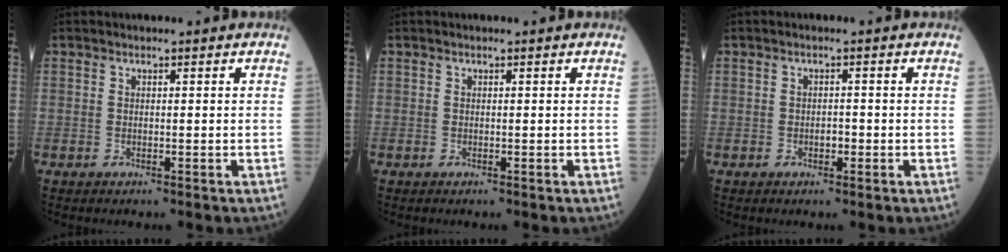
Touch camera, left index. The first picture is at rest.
{"total": 0.0}
{"total": 1.3, "force": [-0.5, 0.7, 1.0], "torque": [-0.016, 0.002, -0.008]}